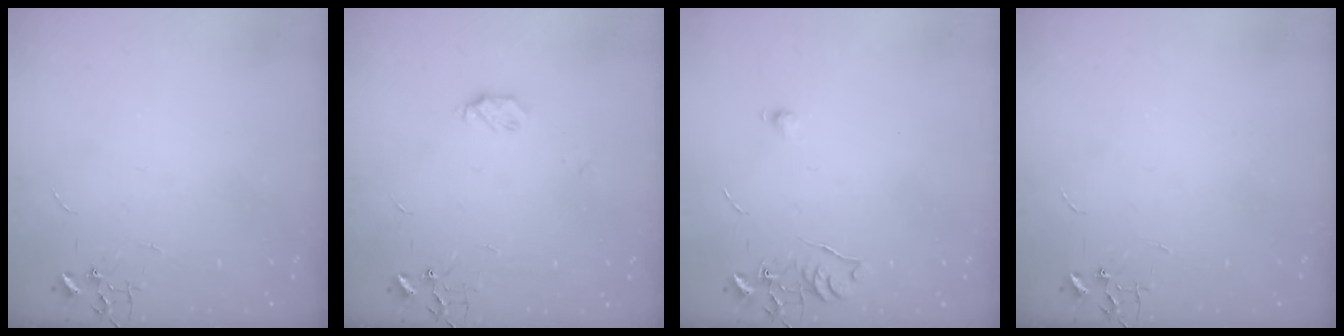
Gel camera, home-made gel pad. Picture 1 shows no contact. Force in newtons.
{"total": 4.8, "press": 4.8, "slide": 0.4}
{"total": 6.5, "press": 6.5, "slide": 0.8}
{"total": 0.0}